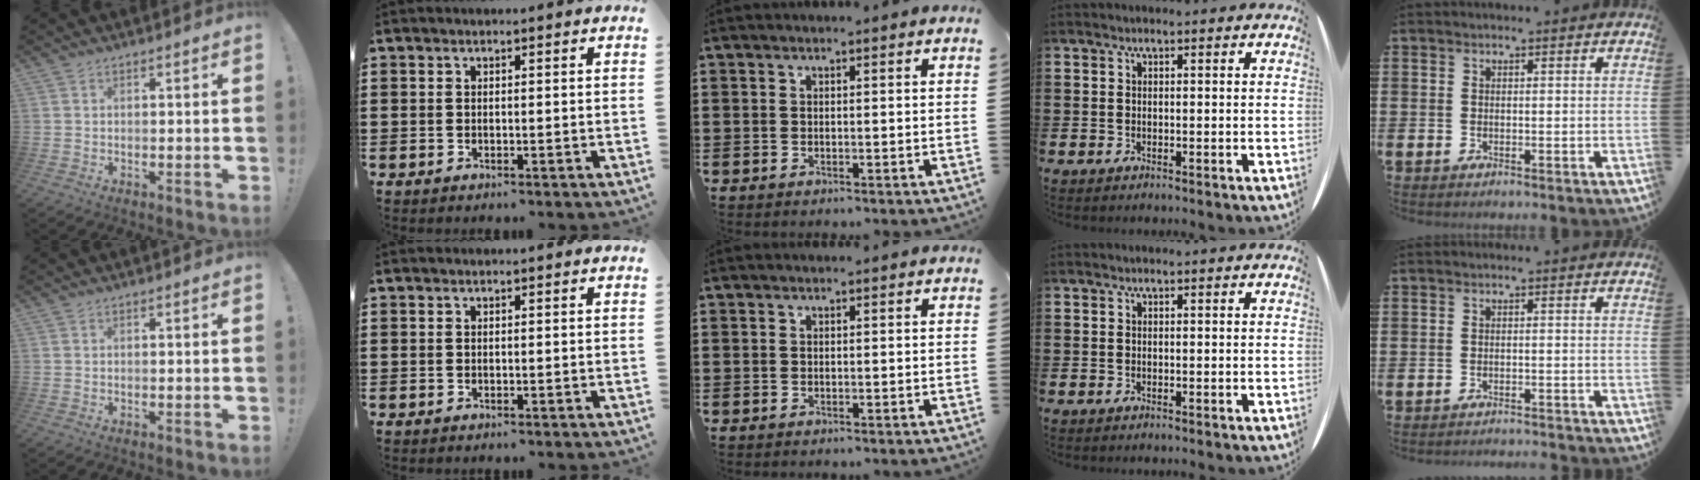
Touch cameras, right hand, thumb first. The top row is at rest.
{"little": {"total": 1.2, "force": [-1.2, -0.2, -0.1], "torque": [-0.001, 0.002, -0.025]}}